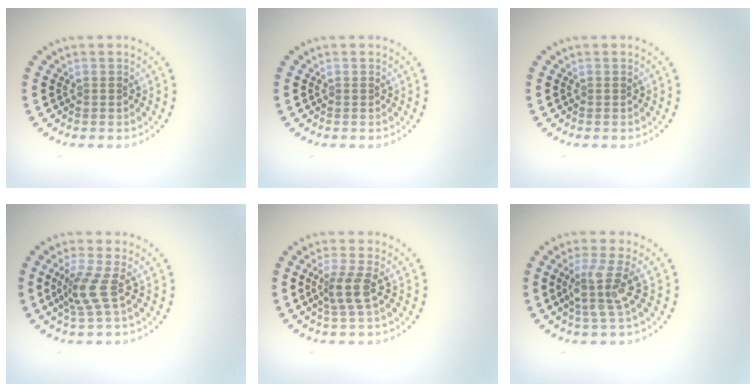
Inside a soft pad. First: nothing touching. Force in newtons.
{"total": 0.0}
{"total": 0.0}
{"total": 2.7, "press": 1.9, "slide": 2.0}
{"total": 2.4, "press": 1.8, "slide": 1.5}
{"total": 3.2, "press": 2.3, "slide": 2.2}